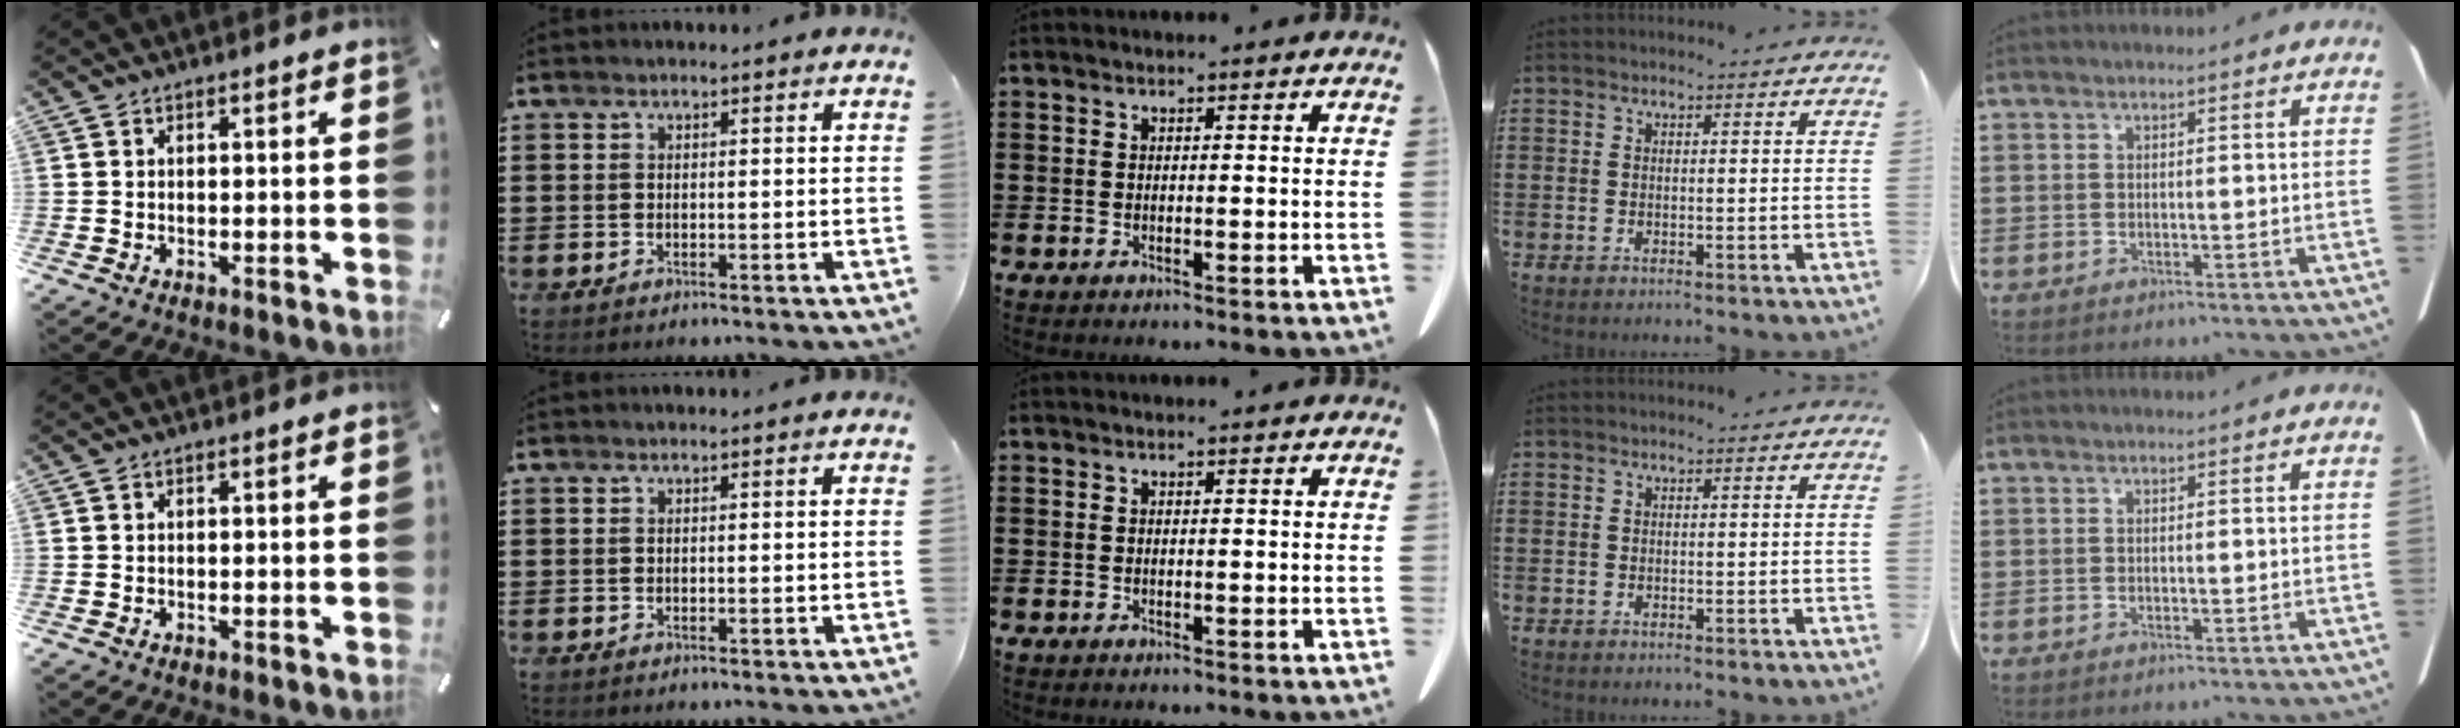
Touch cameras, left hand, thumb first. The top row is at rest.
{}